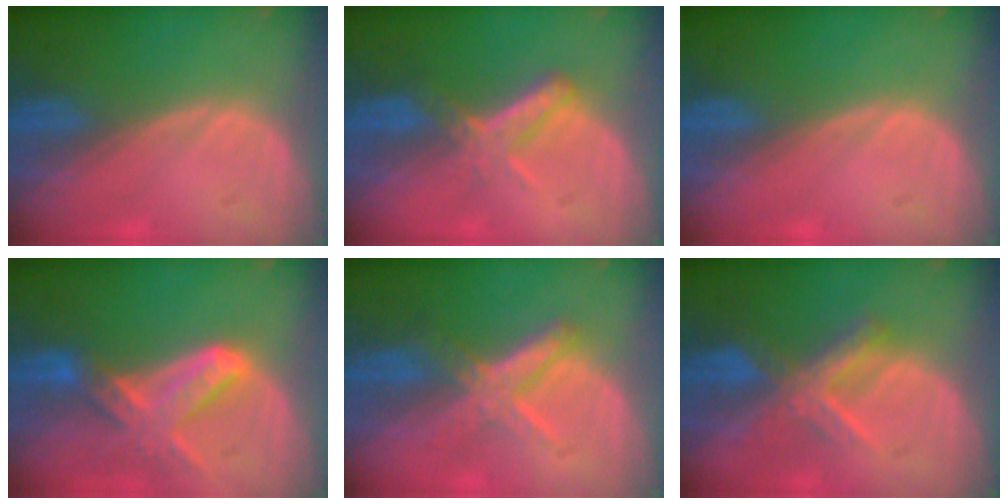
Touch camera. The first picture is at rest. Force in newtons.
{"total": 5.6, "press": 4.8, "slide": 3.0}
{"total": 0.0}
{"total": 7.4, "press": 6.7, "slide": 3.2}
{"total": 6.4, "press": 5.7, "slide": 3.0}
{"total": 6.7, "press": 6.1, "slide": 2.9}